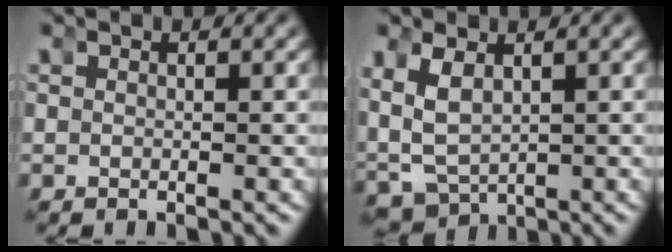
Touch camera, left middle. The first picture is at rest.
{"total": 7.7, "force": [-0.8, 6.5, 4.1], "torque": [-0.119, -0.032, -0.002]}